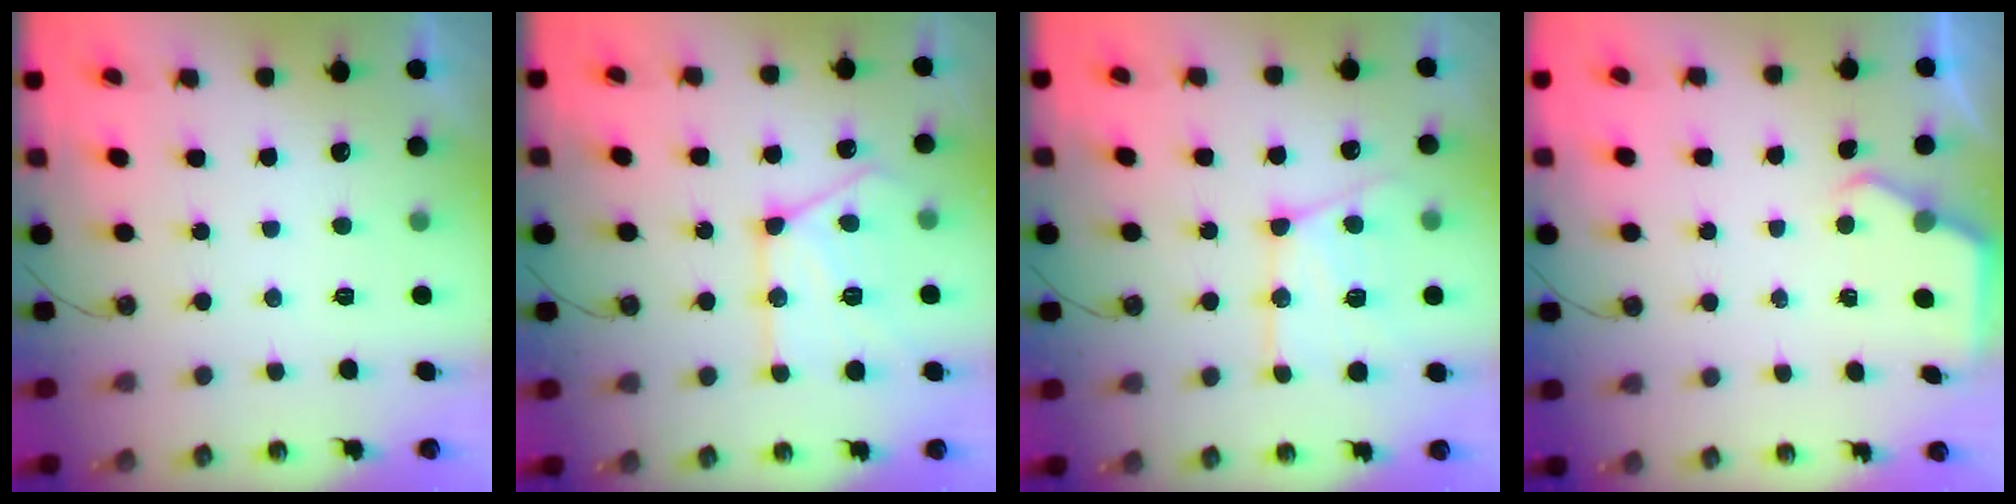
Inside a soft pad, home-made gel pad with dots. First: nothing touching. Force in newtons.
{"total": 17.7, "press": 17.7, "slide": 1.8}
{"total": 16.7, "press": 16.5, "slide": 2.0}
{"total": 3.0, "press": 2.9, "slide": 0.5}